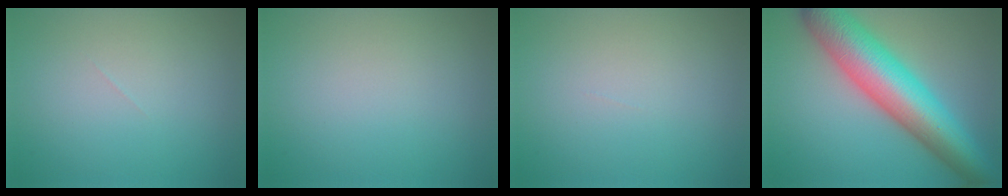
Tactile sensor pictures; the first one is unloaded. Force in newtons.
{"total": 0.0}
{"total": 0.0}
{"total": 11.1, "press": 11.1, "slide": 0.3}